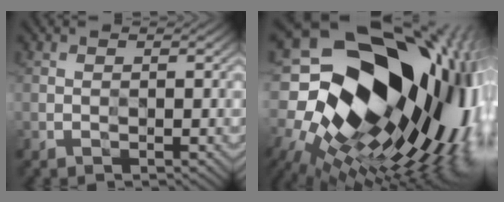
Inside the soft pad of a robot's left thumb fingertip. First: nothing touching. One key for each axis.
{"total": 19.6, "fx": 0.2, "fy": 13.3, "fz": 14.3, "tx": -0.249, "ty": 0.001, "tz": 0.009}